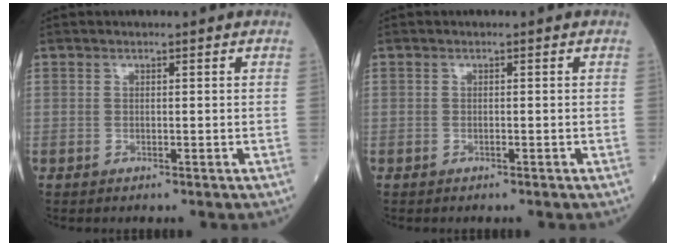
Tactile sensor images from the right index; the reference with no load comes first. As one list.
[{"total": 0.0}]